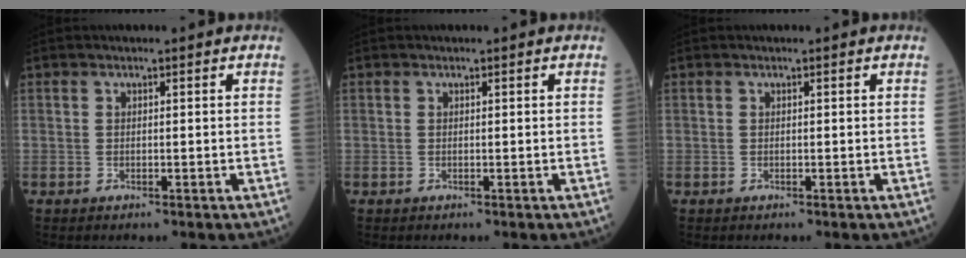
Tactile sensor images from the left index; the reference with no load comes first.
{"total": 0.0}
{"total": 0.0}